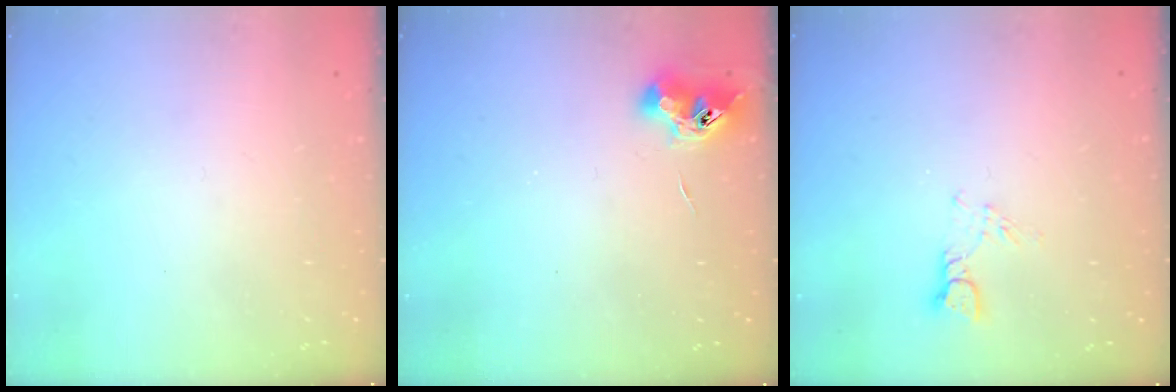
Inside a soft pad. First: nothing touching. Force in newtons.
{"total": 8.0, "press": 7.9, "slide": 0.8}
{"total": 3.6, "press": 3.6, "slide": 0.3}